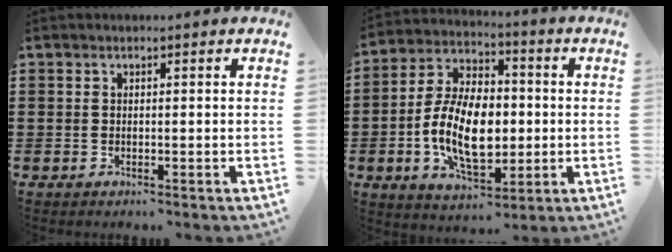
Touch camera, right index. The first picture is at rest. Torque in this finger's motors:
{"motor_torque": [2.14, 0.00, 1.05, 0.21]}